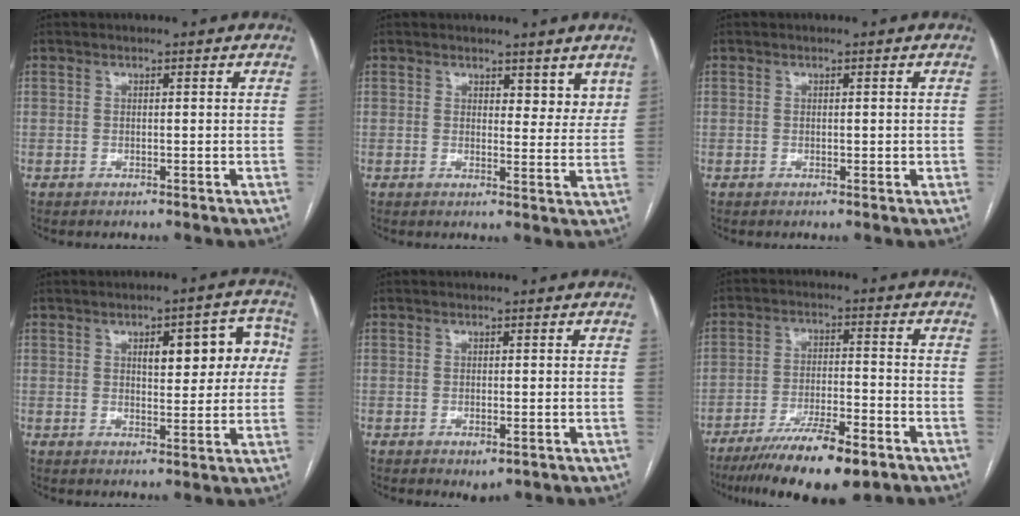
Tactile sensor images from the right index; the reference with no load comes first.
{"total": 4.3, "force": [3.2, 2.1, 1.9], "torque": [-0.009, -0.007, 0.042]}
{"total": 1.1, "force": [0.0, 0.6, 0.9], "torque": [-0.013, 0.001, 0.002]}
{"total": 9.1, "force": [2.2, 3.5, 8.1], "torque": [-0.092, 0.028, 0.028]}
{"total": 1.9, "force": [-0.9, 0.8, 1.4], "torque": [-0.020, -0.004, -0.005]}
{"total": 13.0, "force": [-9.1, 2.3, 9.0], "torque": [-0.156, -0.026, -0.152]}